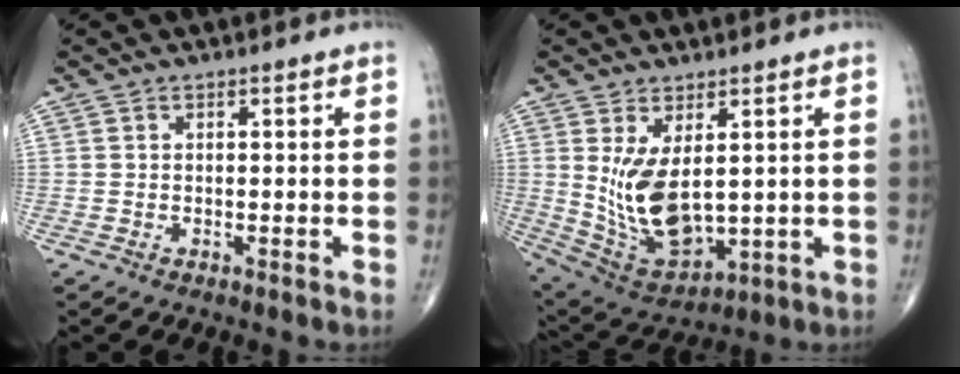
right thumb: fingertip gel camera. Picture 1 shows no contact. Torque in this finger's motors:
{"motor_torque": [0.22, 0.58, 0.82, 0.05, 0.38]}